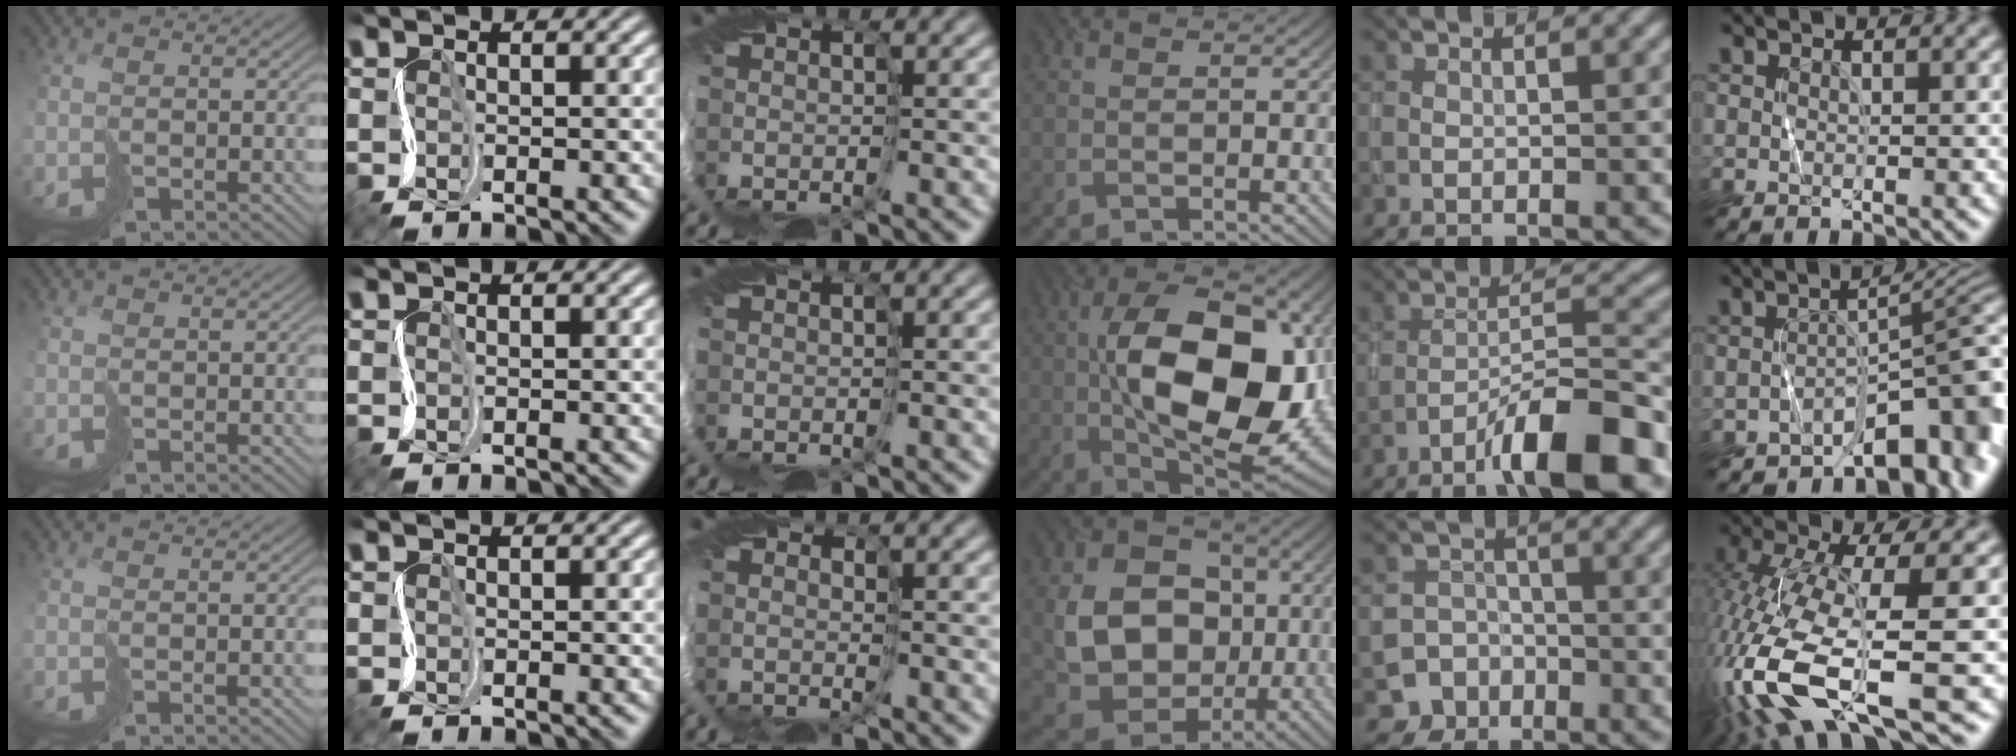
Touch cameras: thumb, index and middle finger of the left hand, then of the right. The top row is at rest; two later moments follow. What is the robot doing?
{"motion": "cut", "object": "wrapping paper"}